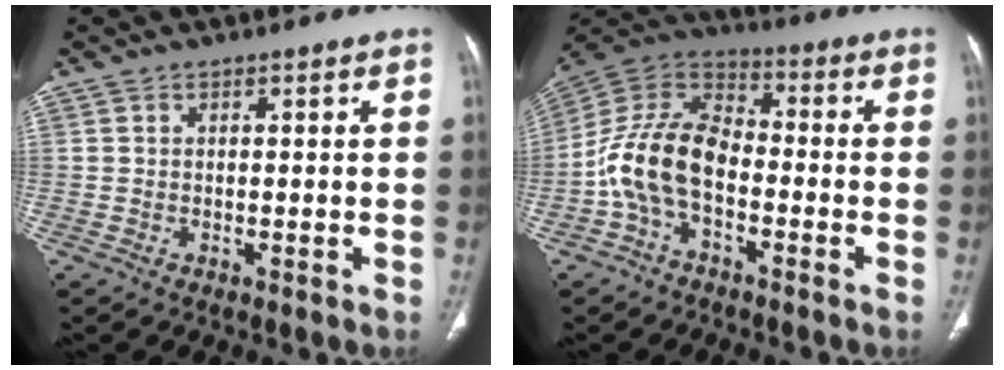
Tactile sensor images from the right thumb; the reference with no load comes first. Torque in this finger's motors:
{"motor_torque": [2.10, 2.52, 1.55, -1.22, 0.12]}